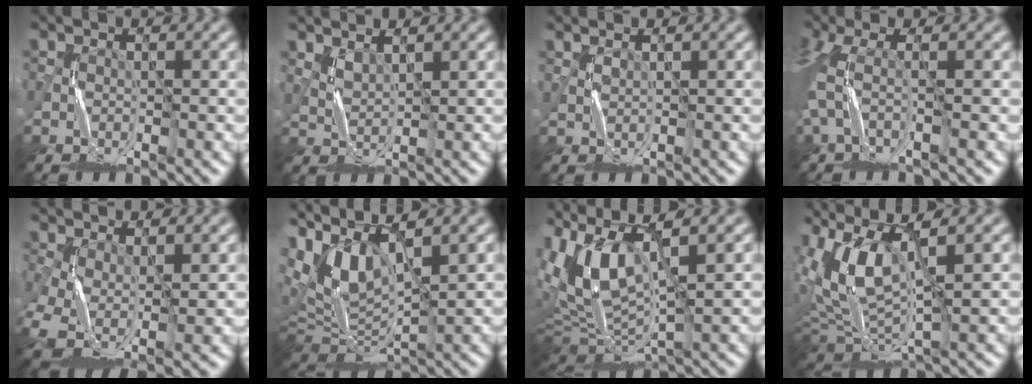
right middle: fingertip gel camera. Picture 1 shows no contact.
{"total": 1.3, "force": [1.2, 0.4, 0.5], "torque": [-0.019, -0.003, 0.029]}
{"total": 0.7, "force": [0.7, 0.1, 0.1], "torque": [-0.007, -0.002, 0.018]}
{"total": 3.6, "force": [-0.3, 0.9, 3.5], "torque": [-0.085, 0.002, -0.016]}
{"total": 6.3, "force": [-1.8, 3.1, 5.1], "torque": [-0.117, -0.011, -0.035]}
{"total": 8.6, "force": [2.8, 4.4, 6.9], "torque": [-0.153, 0.007, 0.056]}
{"total": 9.5, "force": [2.9, 4.2, 8.0], "torque": [-0.186, 0.003, 0.058]}
{"total": 6.9, "force": [2.9, 2.7, 5.7], "torque": [-0.134, 0.004, 0.060]}